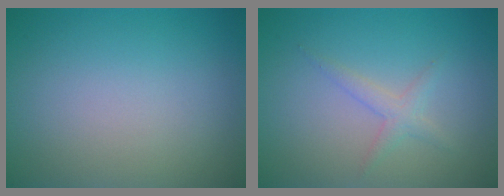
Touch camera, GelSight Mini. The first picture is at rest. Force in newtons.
{"total": 1.6, "press": 1.6, "slide": 0.1}